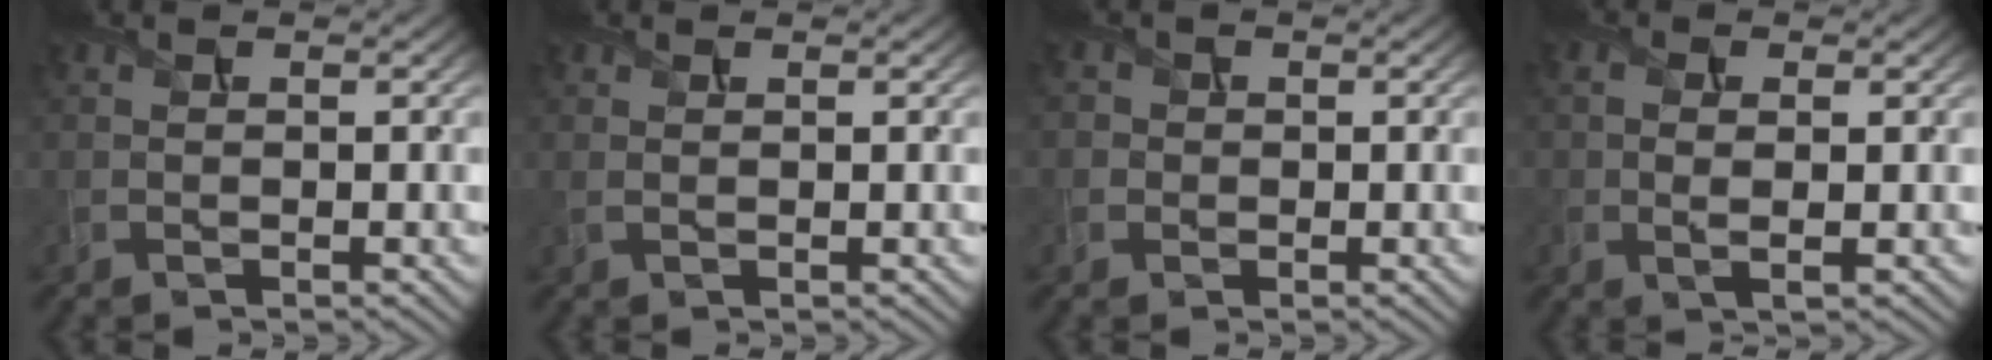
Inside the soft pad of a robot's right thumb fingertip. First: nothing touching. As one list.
[{"total": 0.6, "force": [0.3, 0.1, 0.6], "torque": [-0.015, 0.000, 0.005]}, {"total": 2.0, "force": [0.0, 2.0, 0.3], "torque": [-0.006, 0.001, -0.012]}, {"total": 2.4, "force": [0.1, 1.2, 2.1], "torque": [-0.048, -0.007, 0.005]}]